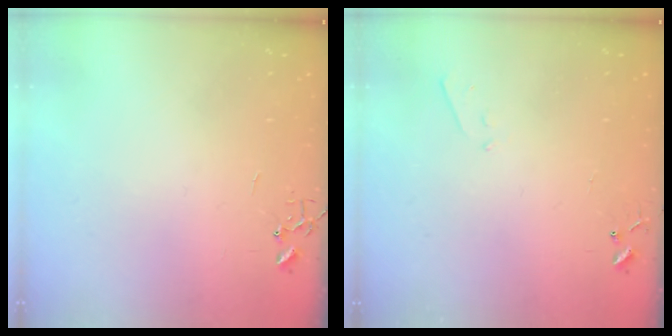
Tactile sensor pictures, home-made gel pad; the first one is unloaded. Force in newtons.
{"total": 4.2, "press": 4.2, "slide": 0.6}